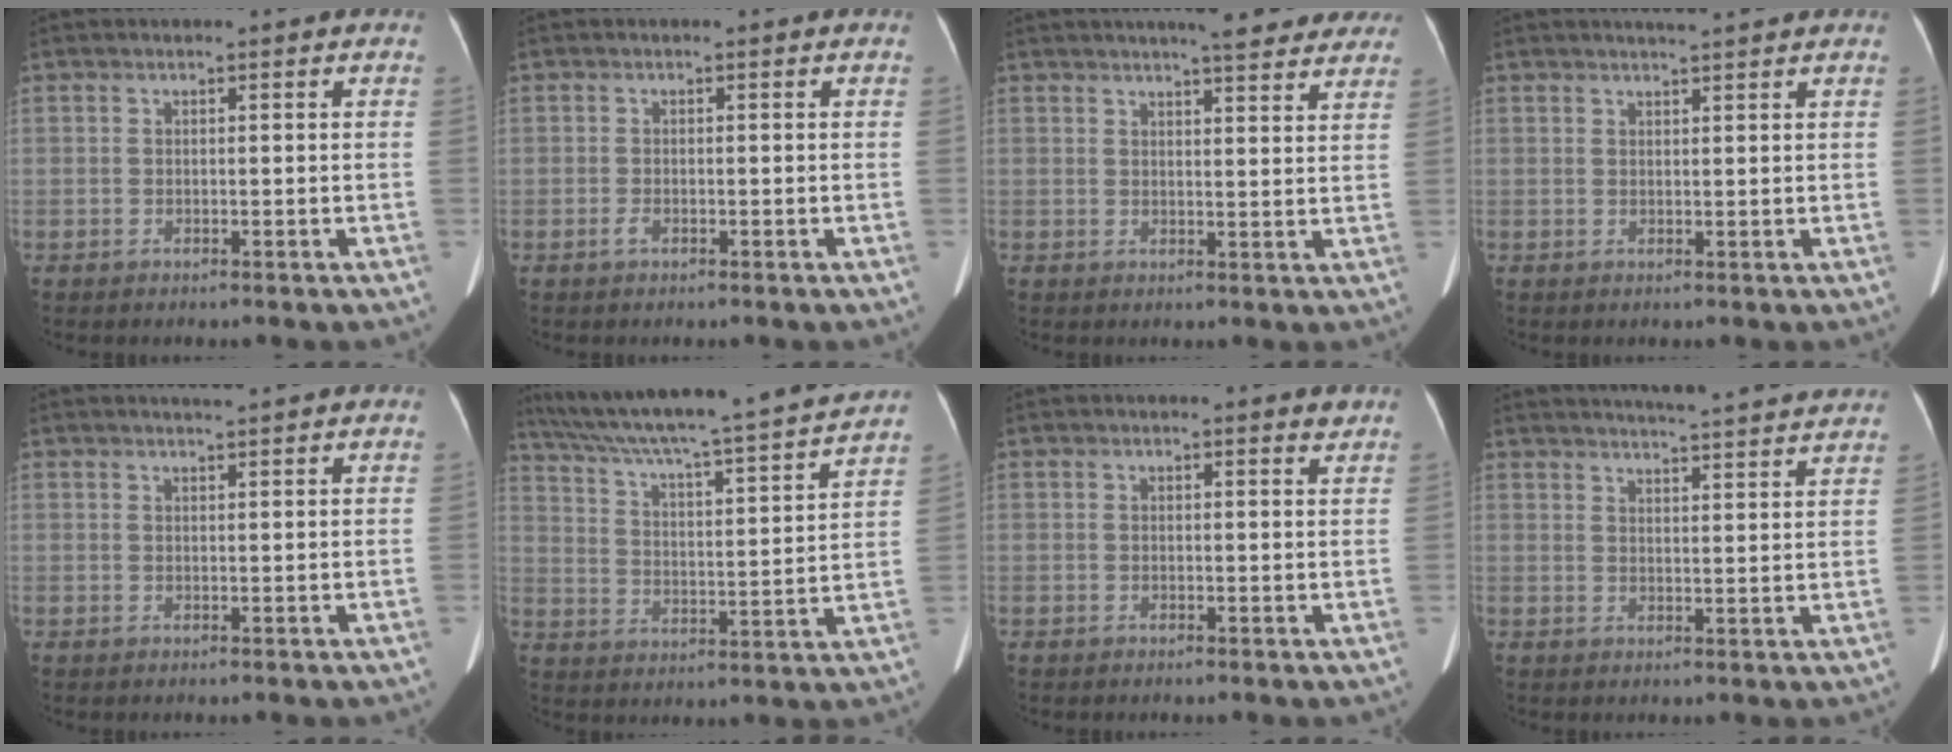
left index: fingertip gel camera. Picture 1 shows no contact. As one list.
[{"total": 0.6, "force": [-0.4, 0.2, 0.4], "torque": [-0.010, -0.001, -0.005]}, {"total": 11.4, "force": [9.8, 2.2, 5.2], "torque": [-0.051, 0.010, 0.105]}, {"total": 3.4, "force": [3.1, -0.2, 1.3], "torque": [-0.019, 0.013, 0.044]}, {"total": 2.0, "force": [1.9, -0.4, 0.7], "torque": [-0.008, 0.008, 0.032]}, {"total": 23.1, "force": [20.6, -0.7, 10.4], "torque": [-0.180, -0.017, 0.300]}, {"total": 1.0, "force": [1.0, 0.2, 0.3], "torque": [-0.007, -0.008, 0.006]}, {"total": 17.3, "force": [16.4, 0.4, 5.7], "torque": [-0.087, -0.004, 0.205]}]